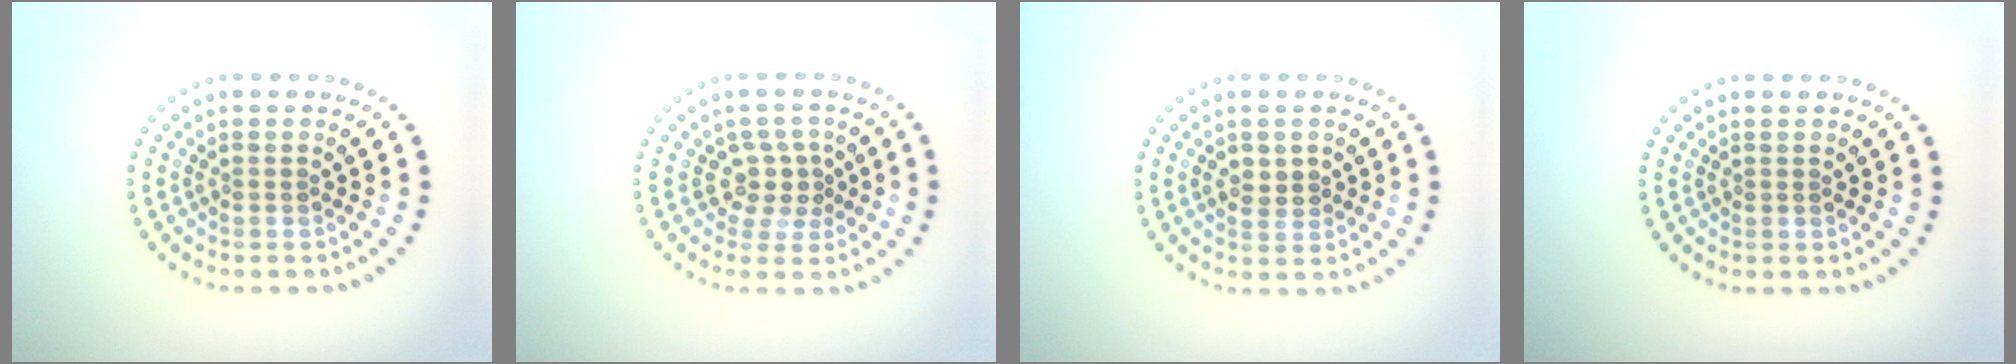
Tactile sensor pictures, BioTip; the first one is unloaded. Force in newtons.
{"total": 2.5, "press": 1.8, "slide": 1.7}
{"total": 1.8, "press": 1.8, "slide": 0.4}
{"total": 0.0}